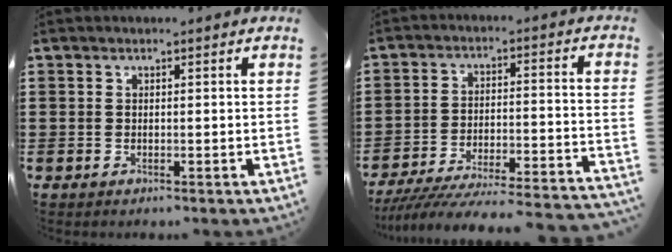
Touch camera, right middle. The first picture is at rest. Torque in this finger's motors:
{"motor_torque": [0.51, 0.00, 0.40, 0.12]}